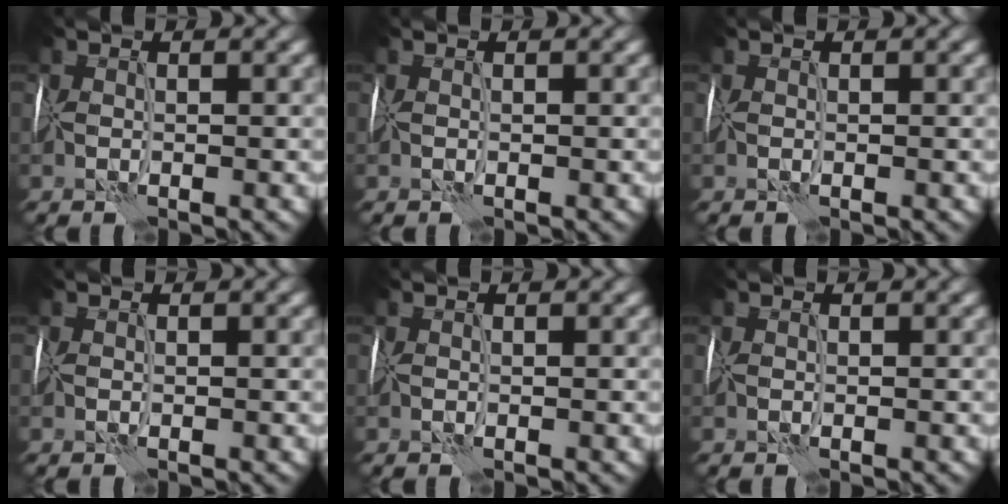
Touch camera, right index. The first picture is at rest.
{"total": 0.0}
{"total": 0.0}
{"total": 0.0}
{"total": 0.0}
{"total": 0.0}